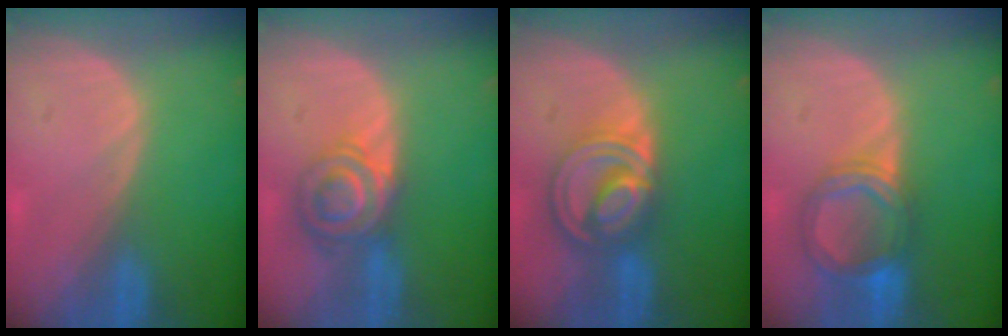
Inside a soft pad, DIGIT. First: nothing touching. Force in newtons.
{"total": 7.1, "press": 6.0, "slide": 3.8}
{"total": 8.8, "press": 7.4, "slide": 4.7}
{"total": 6.2, "press": 6.1, "slide": 1.2}